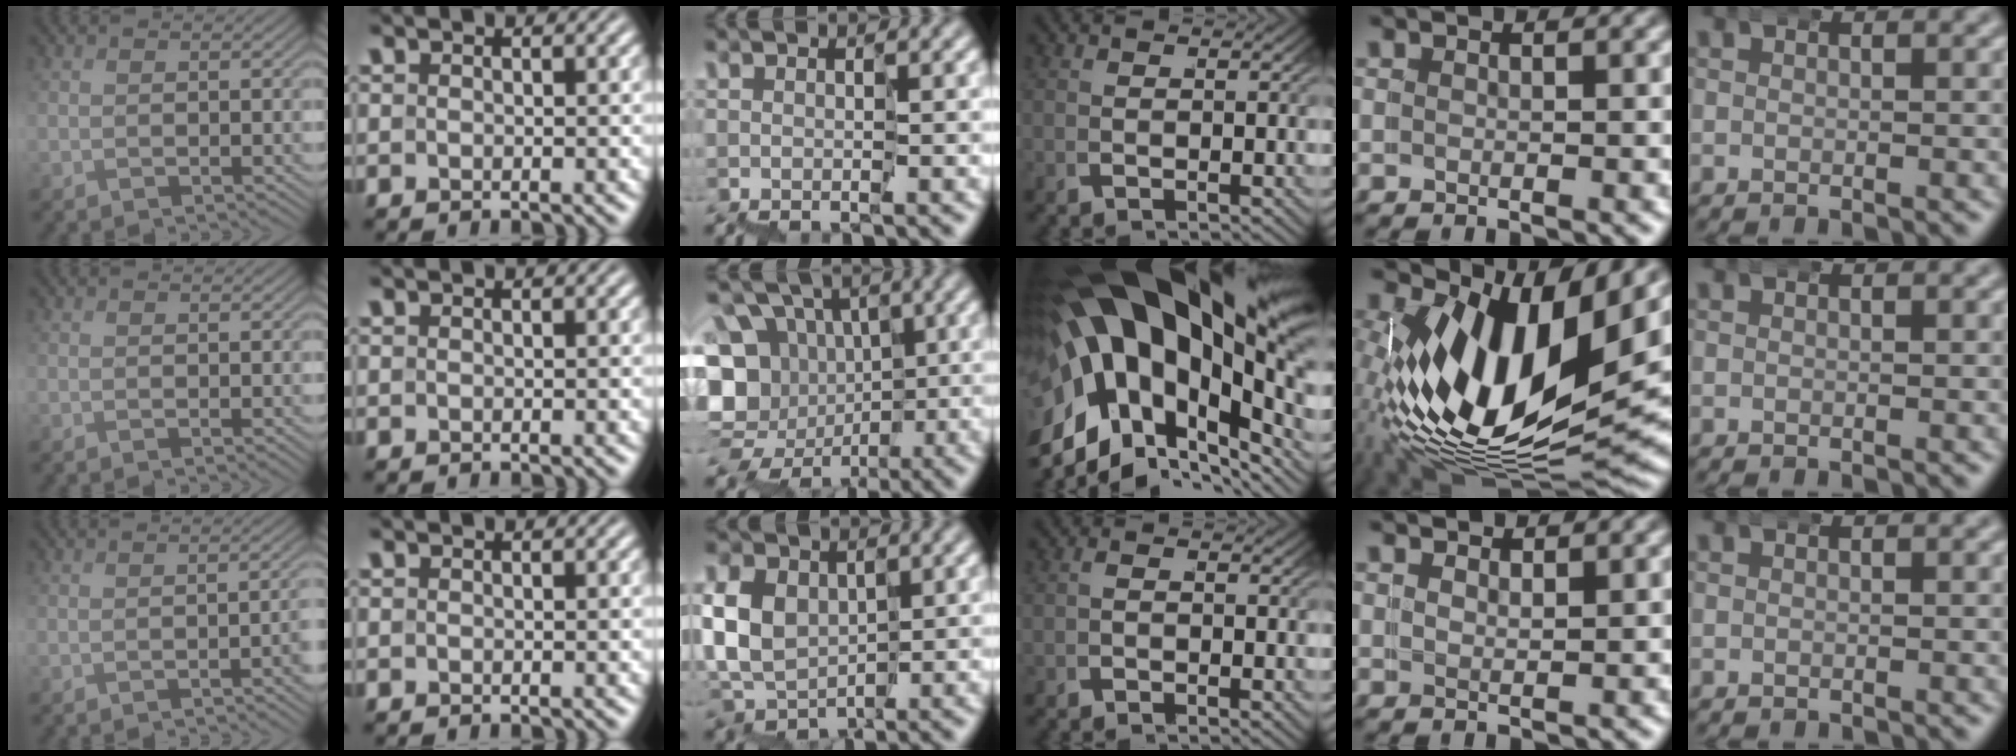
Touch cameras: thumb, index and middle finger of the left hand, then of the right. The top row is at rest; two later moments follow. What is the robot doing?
{"motion": "wrap", "object": "belt"}